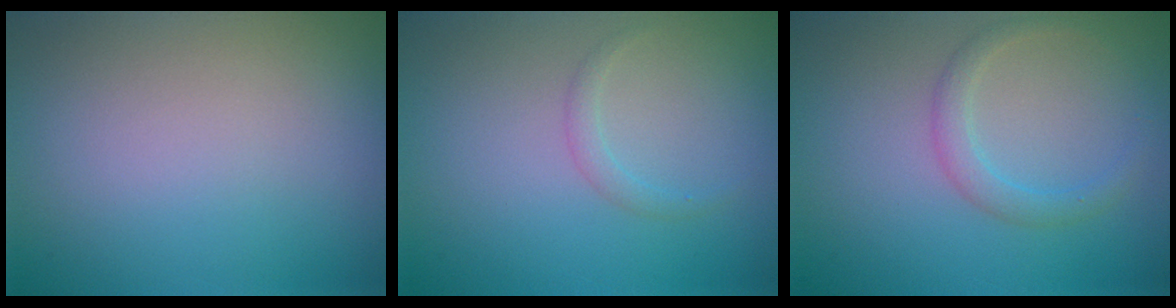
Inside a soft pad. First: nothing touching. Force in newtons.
{"total": 1.0, "press": 1.0, "slide": 0.0}
{"total": 1.9, "press": 1.9, "slide": 0.2}